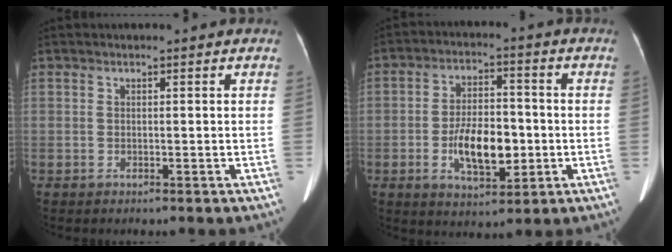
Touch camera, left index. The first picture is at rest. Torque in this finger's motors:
{"motor_torque": [0.60, 0.37, 0.34, 0.05]}